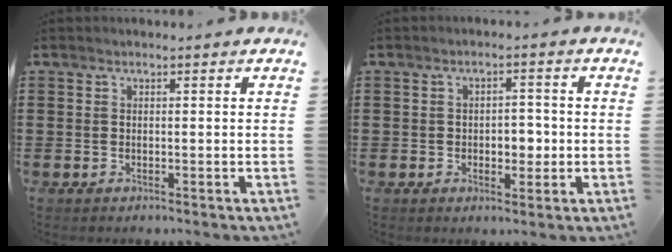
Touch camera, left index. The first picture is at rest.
{"total": 3.5, "force": [-0.6, 2.2, 2.6], "torque": [-0.047, 0.004, -0.018]}